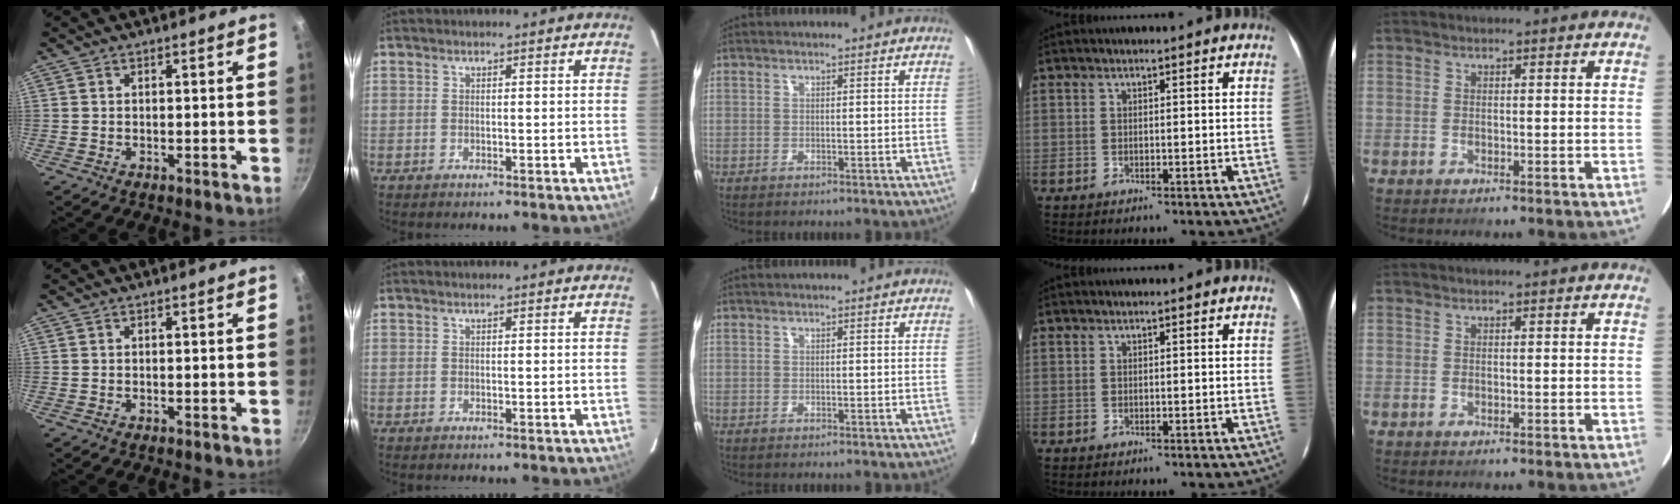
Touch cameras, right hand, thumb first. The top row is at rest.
{}